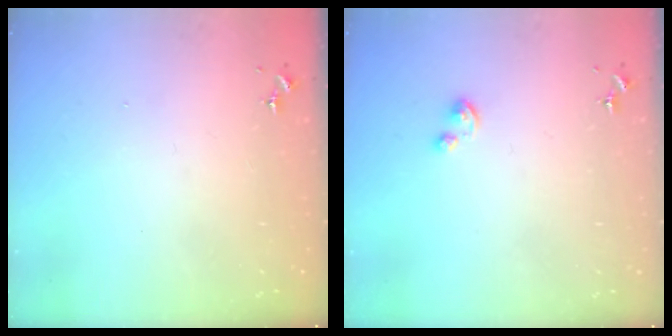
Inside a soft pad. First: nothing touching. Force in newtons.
{"total": 2.5, "press": 2.5, "slide": 0.3}